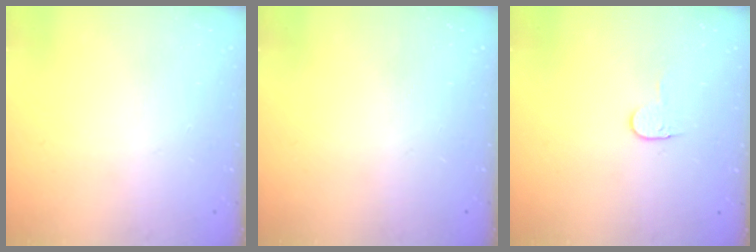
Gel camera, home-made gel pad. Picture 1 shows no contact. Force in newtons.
{"total": 0.0}
{"total": 3.8, "press": 3.7, "slide": 0.4}